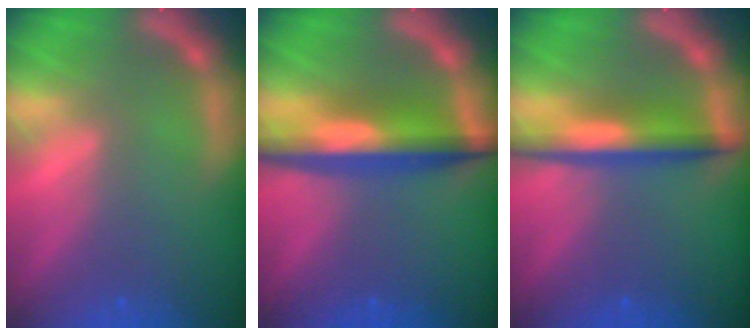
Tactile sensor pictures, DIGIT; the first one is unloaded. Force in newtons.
{"total": 7.1}
{"total": 5.0}